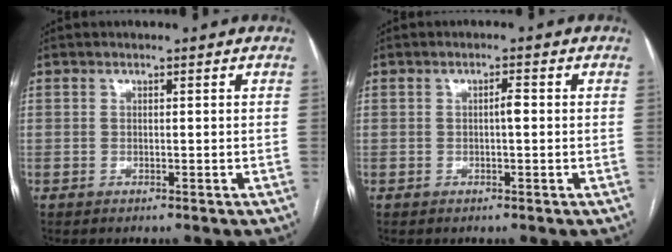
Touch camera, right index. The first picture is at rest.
{"total": 1.4, "force": [-0.1, 0.3, 1.4], "torque": [-0.021, 0.004, -0.001]}